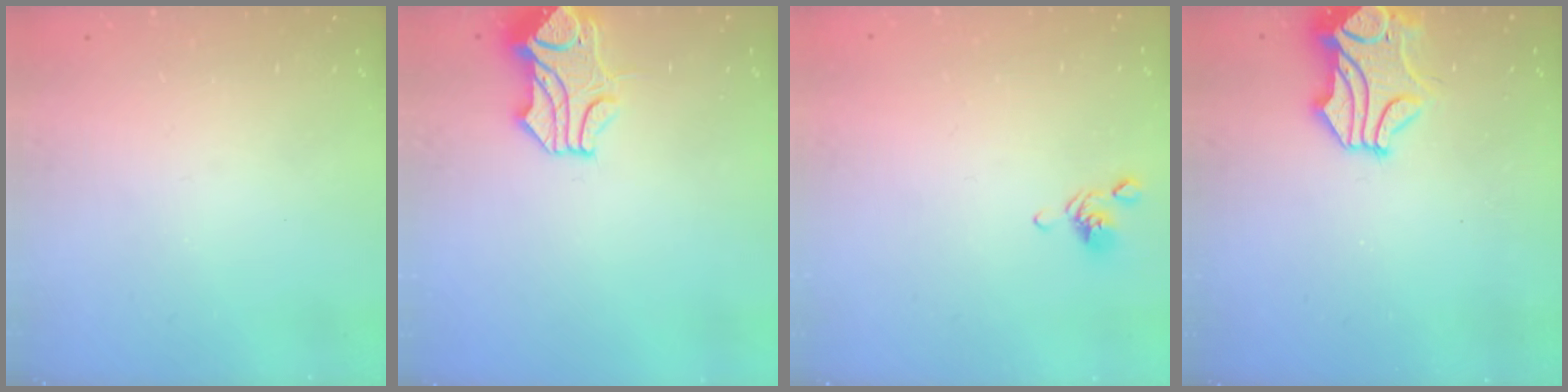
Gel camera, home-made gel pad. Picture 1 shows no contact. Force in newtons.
{"total": 1.7, "press": 1.1, "slide": 1.3}
{"total": 2.6, "press": 2.6, "slide": 0.5}
{"total": 1.6, "press": 0.9, "slide": 1.3}